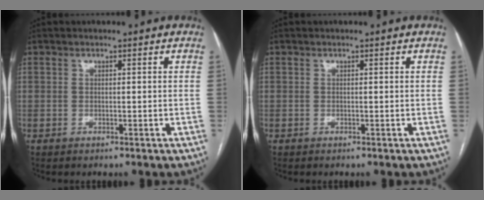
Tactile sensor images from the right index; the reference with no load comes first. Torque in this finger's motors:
{"motor_torque": [0.00, 0.00, 0.00, 0.00]}